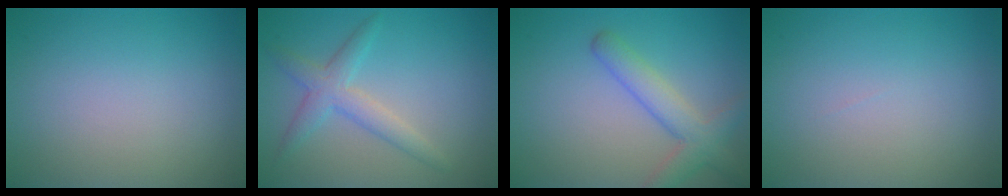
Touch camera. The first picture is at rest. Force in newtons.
{"total": 3.0, "press": 3.0, "slide": 0.1}
{"total": 3.8, "press": 3.8, "slide": 0.3}
{"total": 0.0}